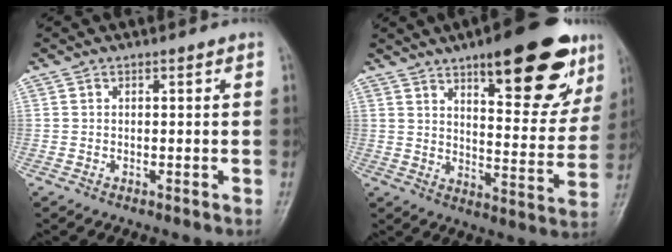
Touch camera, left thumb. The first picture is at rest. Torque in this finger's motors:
{"motor_torque": [1.00, 1.00, 1.48, -1.29, 0.29]}